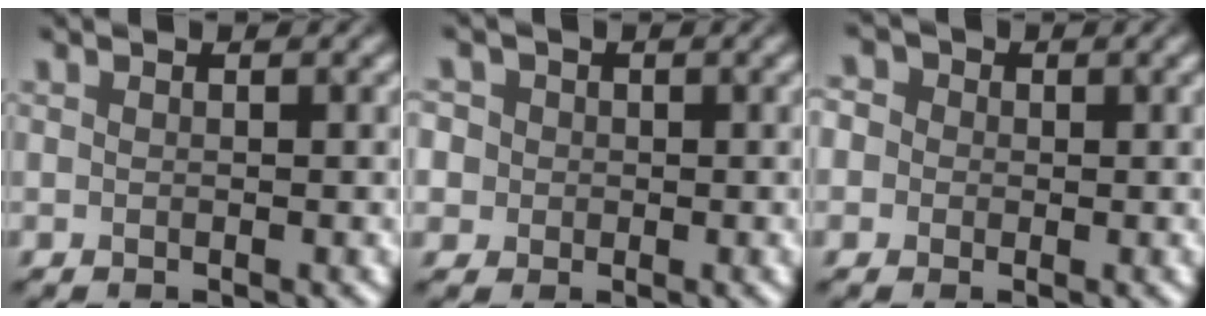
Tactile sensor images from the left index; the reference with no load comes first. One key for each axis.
{"total": 5.2, "fx": 1.9, "fy": 4.4, "fz": 2.1, "tx": -0.046, "ty": 0.022, "tz": 0.008}
{"total": 5.0, "fx": 1.8, "fy": 4.1, "fz": 2.3, "tx": -0.044, "ty": 0.030, "tz": -0.003}